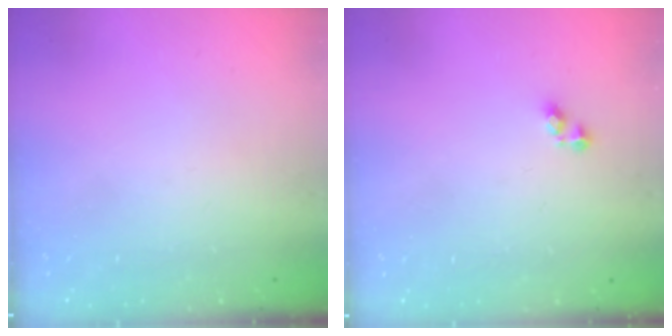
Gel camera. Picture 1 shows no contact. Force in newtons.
{"total": 2.7, "press": 2.7, "slide": 0.4}